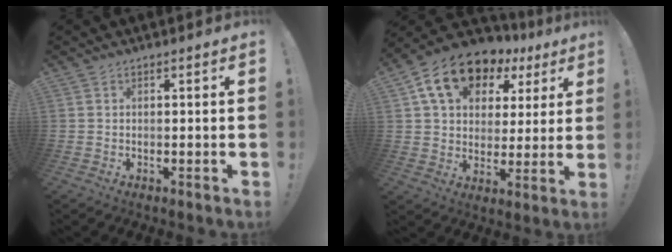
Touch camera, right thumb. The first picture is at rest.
{"total": 16.0, "force": [8.5, 10.5, 8.5], "torque": [-0.142, -0.035, 0.158]}